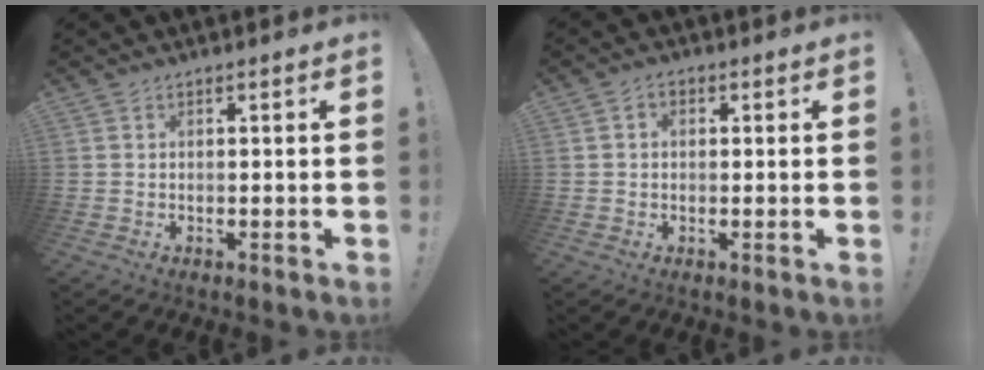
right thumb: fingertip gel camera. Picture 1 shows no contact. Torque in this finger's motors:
{"motor_torque": [-0.18, 0.18, -0.04, -0.05, 0.02]}